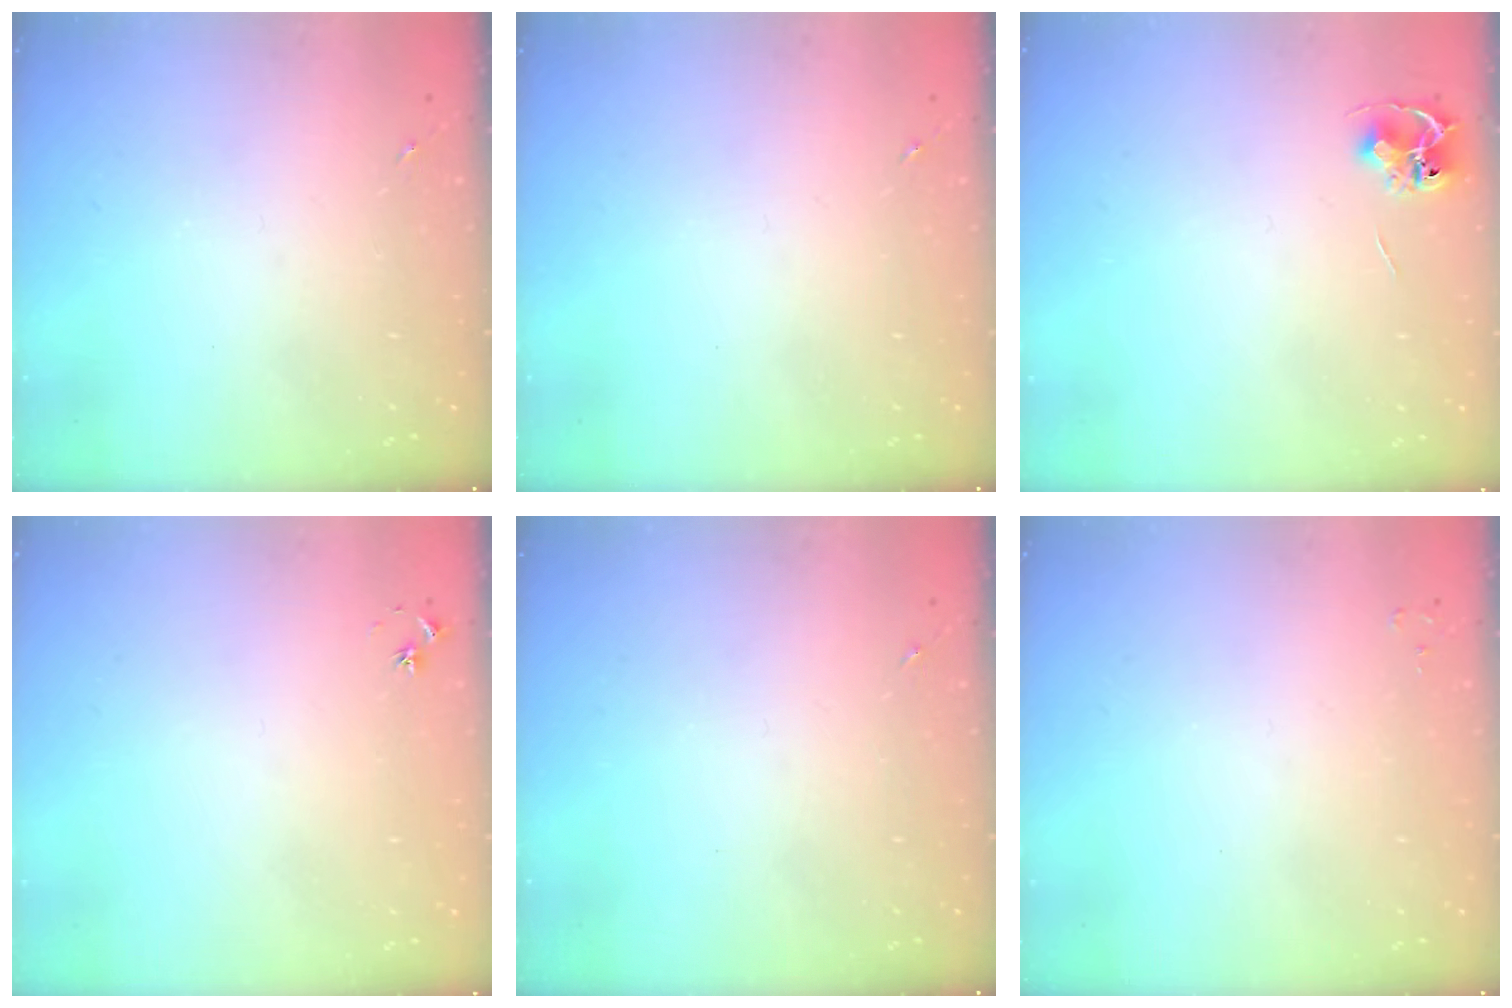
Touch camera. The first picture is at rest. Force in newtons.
{"total": 0.0}
{"total": 6.5, "press": 6.5, "slide": 0.5}
{"total": 3.3, "press": 3.3, "slide": 0.3}
{"total": 0.0}
{"total": 2.0, "press": 2.0, "slide": 0.3}